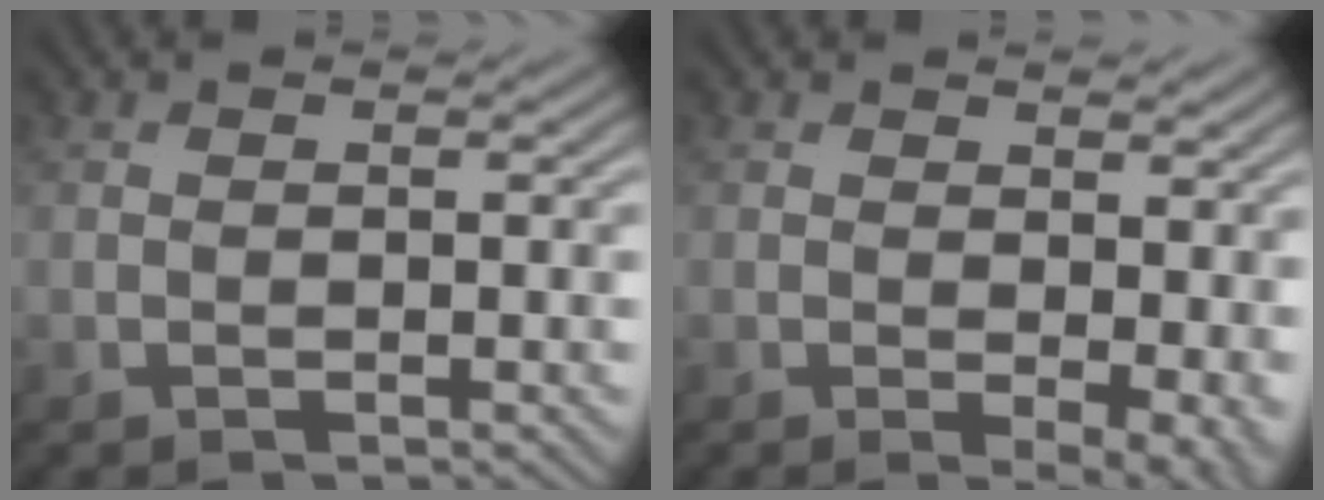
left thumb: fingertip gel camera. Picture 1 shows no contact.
{"total": 4.6, "force": [0.5, 2.1, 4.1], "torque": [-0.057, -0.008, 0.013]}